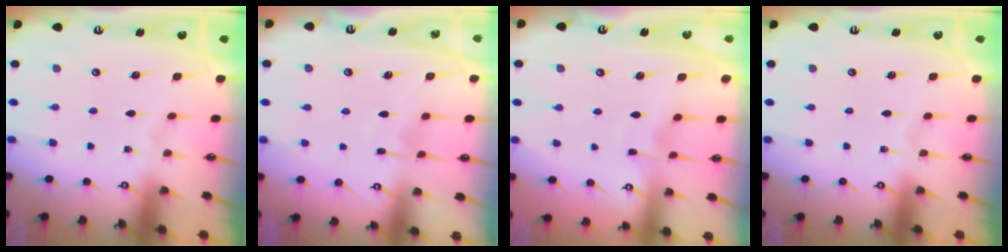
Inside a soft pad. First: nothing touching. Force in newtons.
{"total": 4.7, "press": 4.7, "slide": 0.6}
{"total": 2.6, "press": 2.6, "slide": 0.2}
{"total": 0.0}